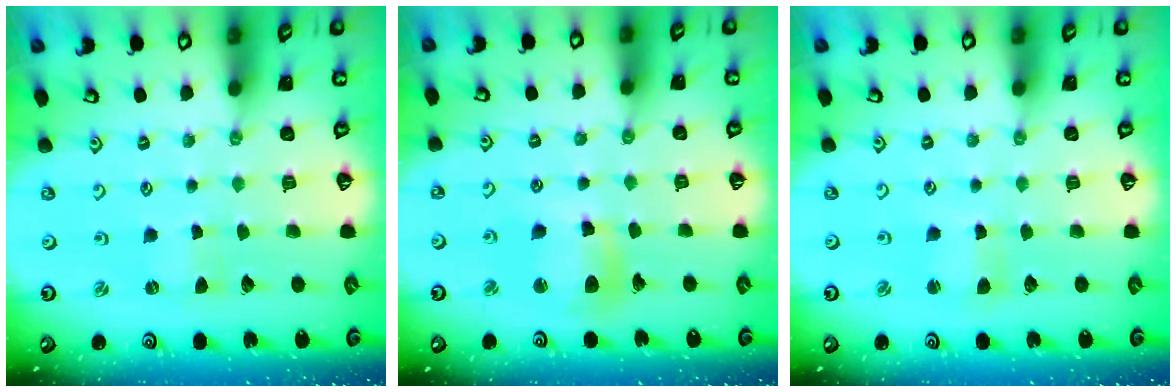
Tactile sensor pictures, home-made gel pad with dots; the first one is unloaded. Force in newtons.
{"total": 11.1, "press": 11.0, "slide": 1.2}
{"total": 2.5, "press": 2.5, "slide": 0.3}